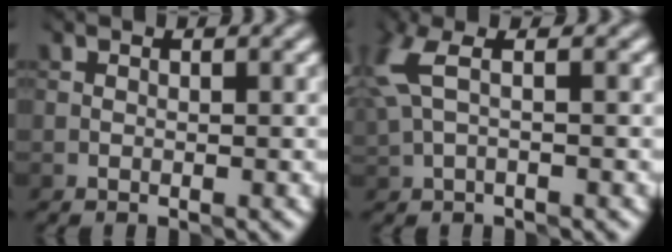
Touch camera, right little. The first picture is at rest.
{"total": 3.4, "force": [0.9, 1.4, 2.9], "torque": [-0.087, 0.006, 0.020]}